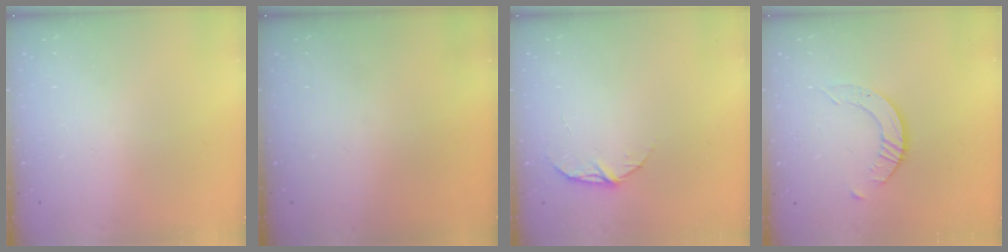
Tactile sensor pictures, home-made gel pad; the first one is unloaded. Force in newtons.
{"total": 0.0}
{"total": 6.6, "press": 6.5, "slide": 0.6}
{"total": 2.4, "press": 2.4, "slide": 0.3}